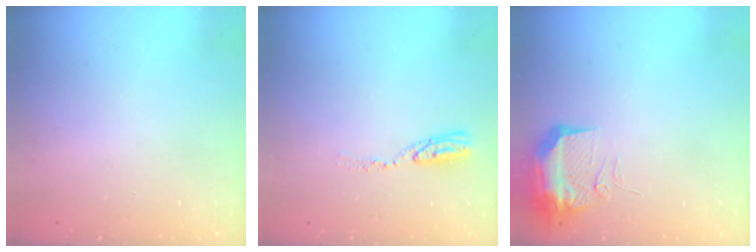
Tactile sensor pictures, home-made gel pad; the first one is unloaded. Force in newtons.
{"total": 5.9, "press": 5.9, "slide": 0.5}
{"total": 16.8, "press": 12.6, "slide": 11.1}